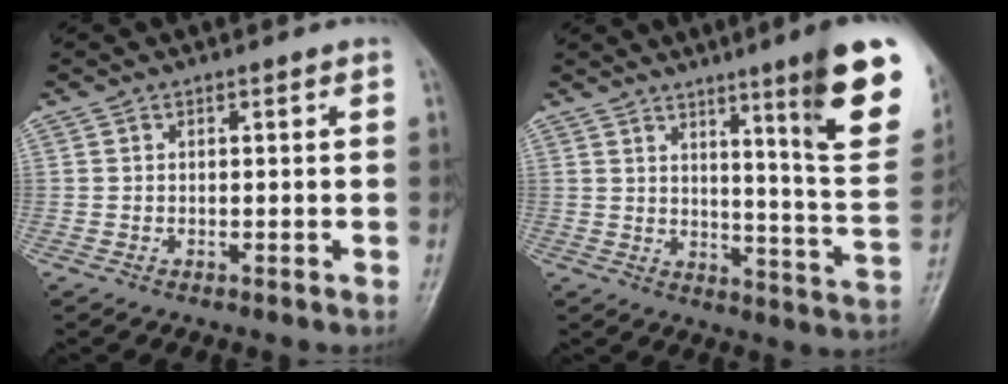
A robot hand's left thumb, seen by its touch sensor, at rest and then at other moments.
{"total": 18.4, "force": [9.6, 1.4, 15.6], "torque": [-0.176, -0.061, 0.135]}